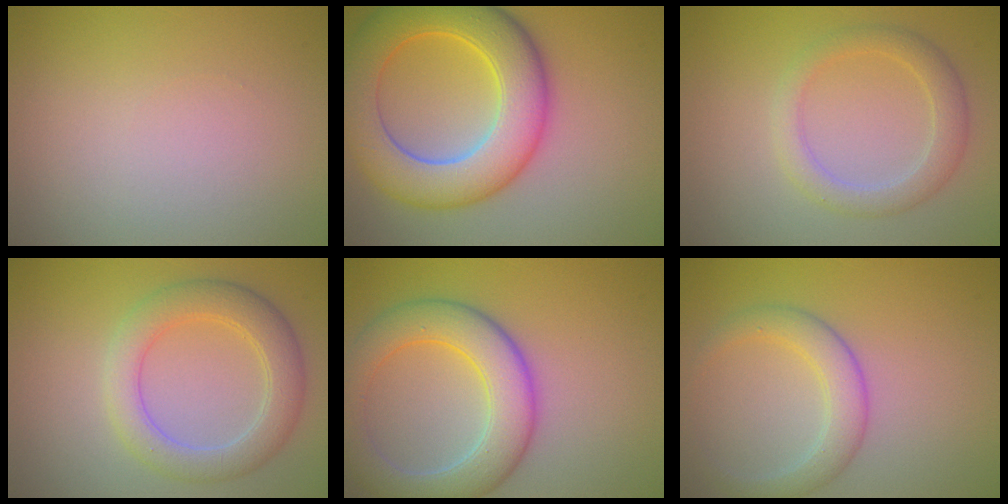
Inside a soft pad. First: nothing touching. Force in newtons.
{"total": 9.5, "press": 9.5, "slide": 0.2}
{"total": 2.9, "press": 2.9, "slide": 0.2}
{"total": 4.5, "press": 4.5, "slide": 0.3}
{"total": 7.0, "press": 6.9, "slide": 0.3}
{"total": 3.2, "press": 3.2, "slide": 0.1}